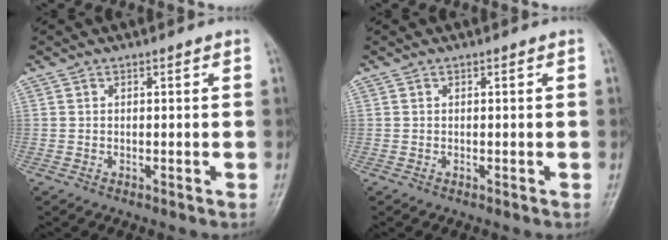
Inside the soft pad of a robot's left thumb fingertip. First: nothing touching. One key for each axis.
{"total": 0.0}